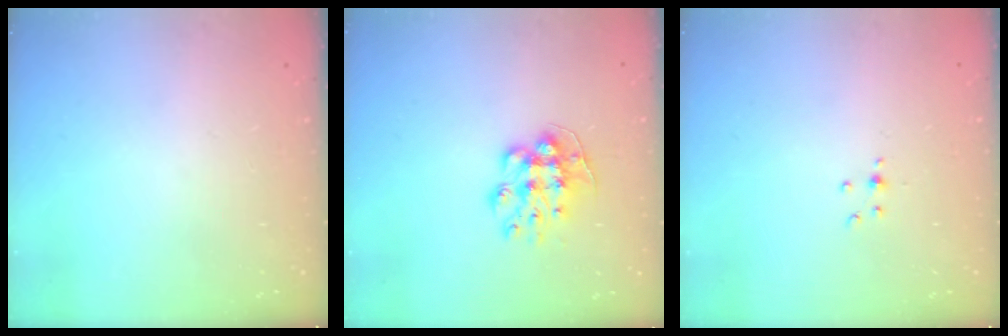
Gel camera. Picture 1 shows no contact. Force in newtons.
{"total": 9.4, "press": 9.4, "slide": 0.2}
{"total": 3.0, "press": 2.8, "slide": 0.9}